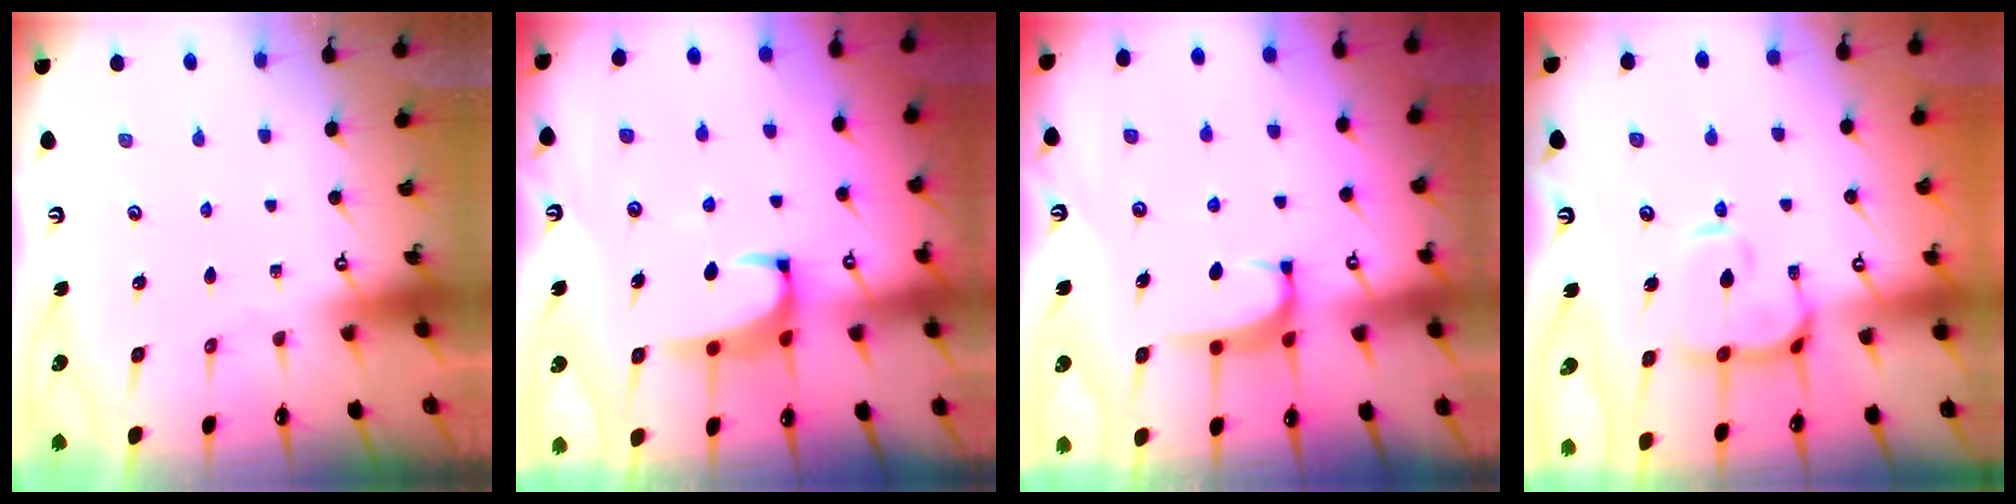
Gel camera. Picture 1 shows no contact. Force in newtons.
{"total": 2.2, "press": 2.0, "slide": 1.0}
{"total": 1.8, "press": 1.7, "slide": 0.5}
{"total": 10.9, "press": 10.8, "slide": 1.5}